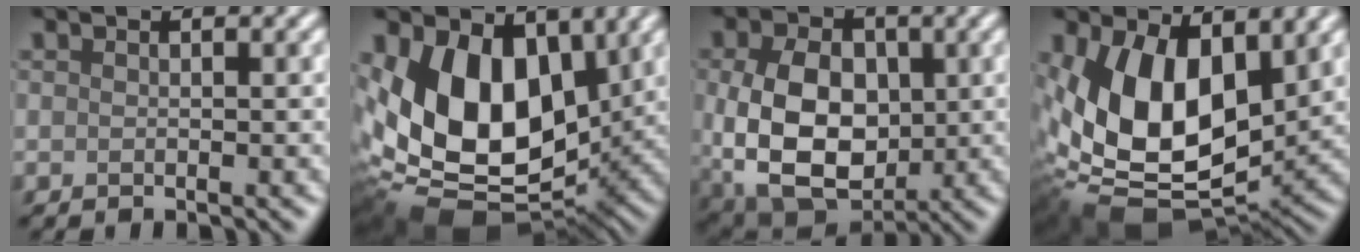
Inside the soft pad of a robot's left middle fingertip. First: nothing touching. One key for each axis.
{"total": 14.3, "fx": 1.5, "fy": 9.2, "fz": 10.9, "tx": -0.200, "ty": -0.024, "tz": 0.017}
{"total": 11.2, "fx": -0.2, "fy": 8.0, "fz": 7.9, "tx": -0.165, "ty": -0.017, "tz": 0.008}
{"total": 13.5, "fx": 2.1, "fy": 7.9, "fz": 10.8, "tx": -0.197, "ty": -0.029, "tz": 0.034}